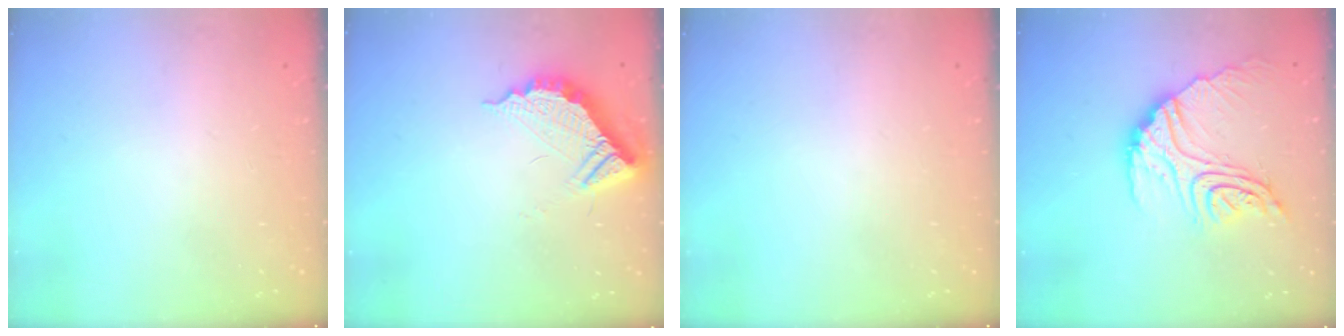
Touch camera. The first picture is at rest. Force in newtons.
{"total": 11.4, "press": 11.3, "slide": 0.9}
{"total": 0.0}
{"total": 18.4, "press": 18.3, "slide": 1.5}